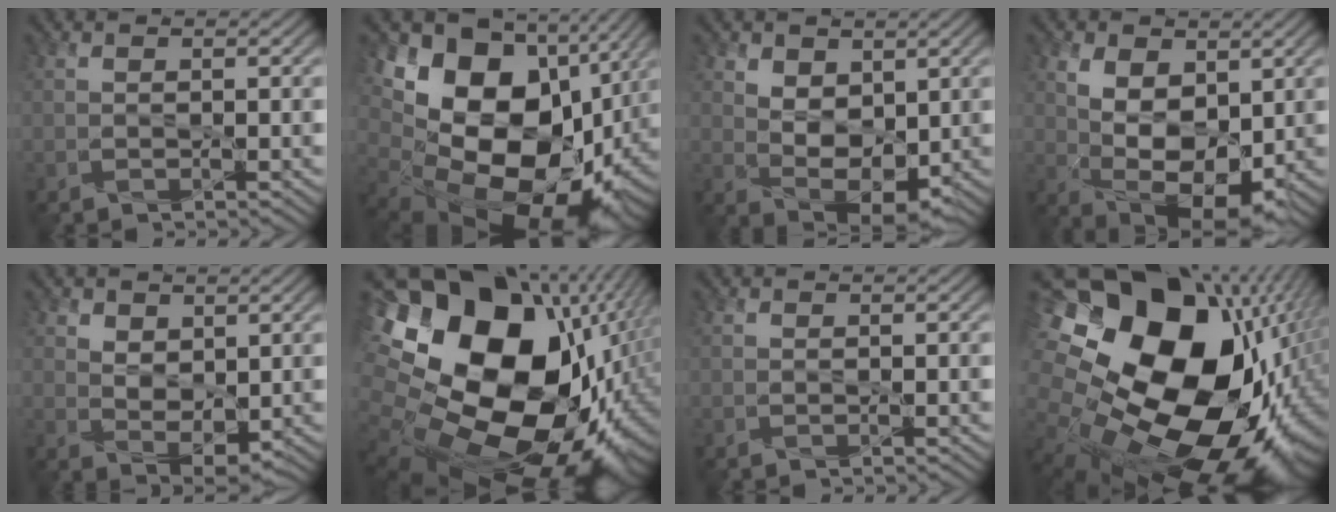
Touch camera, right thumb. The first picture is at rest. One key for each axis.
{"total": 20.6, "fx": 1.8, "fy": 15.1, "fz": 13.9, "tx": -0.264, "ty": -0.030, "tz": 0.076}
{"total": 6.2, "fx": 2.2, "fy": 4.3, "fz": 3.9, "tx": -0.088, "ty": -0.010, "tz": 0.045}
{"total": 9.7, "fx": 1.5, "fy": 6.2, "fz": 7.3, "tx": -0.146, "ty": -0.010, "tz": 0.031}
{"total": 3.6, "fx": 1.9, "fy": 2.4, "fz": 1.8, "tx": -0.047, "ty": -0.009, "tz": 0.042}
{"total": 22.7, "fx": 1.9, "fy": 17.8, "fz": 13.9, "tx": -0.289, "ty": -0.074, "tz": 0.050}
{"total": 0.0}
{"total": 22.4, "fx": 1.3, "fy": 17.6, "fz": 13.9, "tx": -0.295, "ty": -0.062, "tz": 0.023}